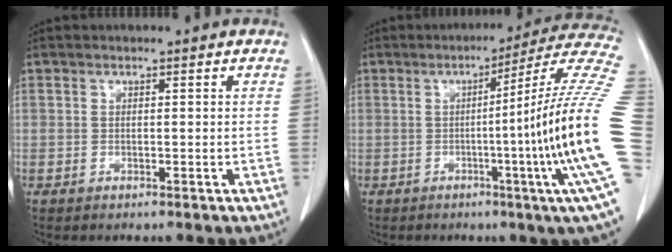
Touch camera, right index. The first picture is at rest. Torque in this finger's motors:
{"motor_torque": [1.43, -0.71, 0.83, 0.20]}